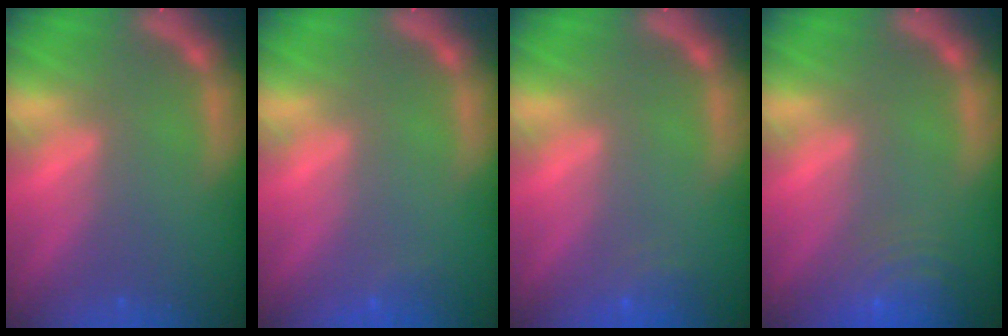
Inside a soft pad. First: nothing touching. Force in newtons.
{"total": 0.9}
{"total": 1.9}
{"total": 7.5}